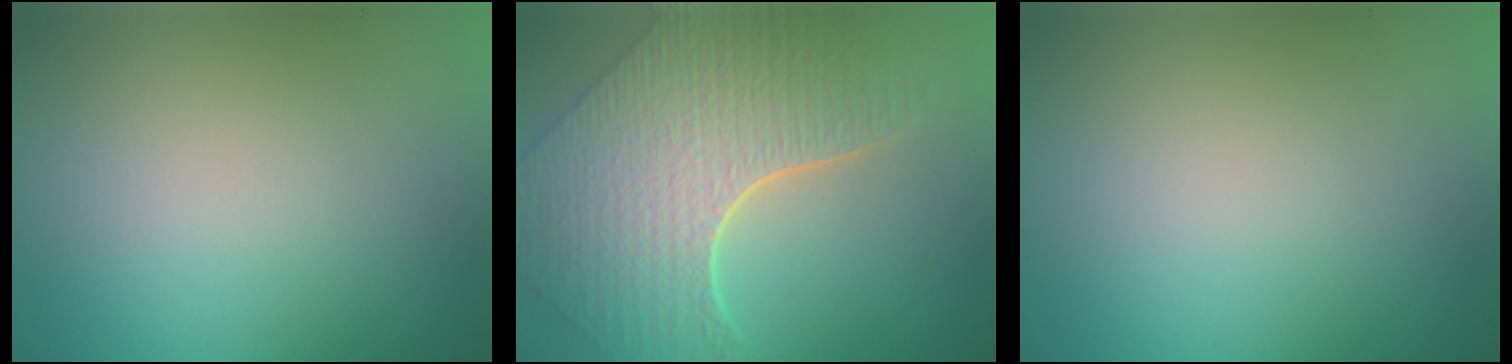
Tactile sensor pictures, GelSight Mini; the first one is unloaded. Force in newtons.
{"total": 8.6, "press": 6.2, "slide": 5.9}
{"total": 0.0}